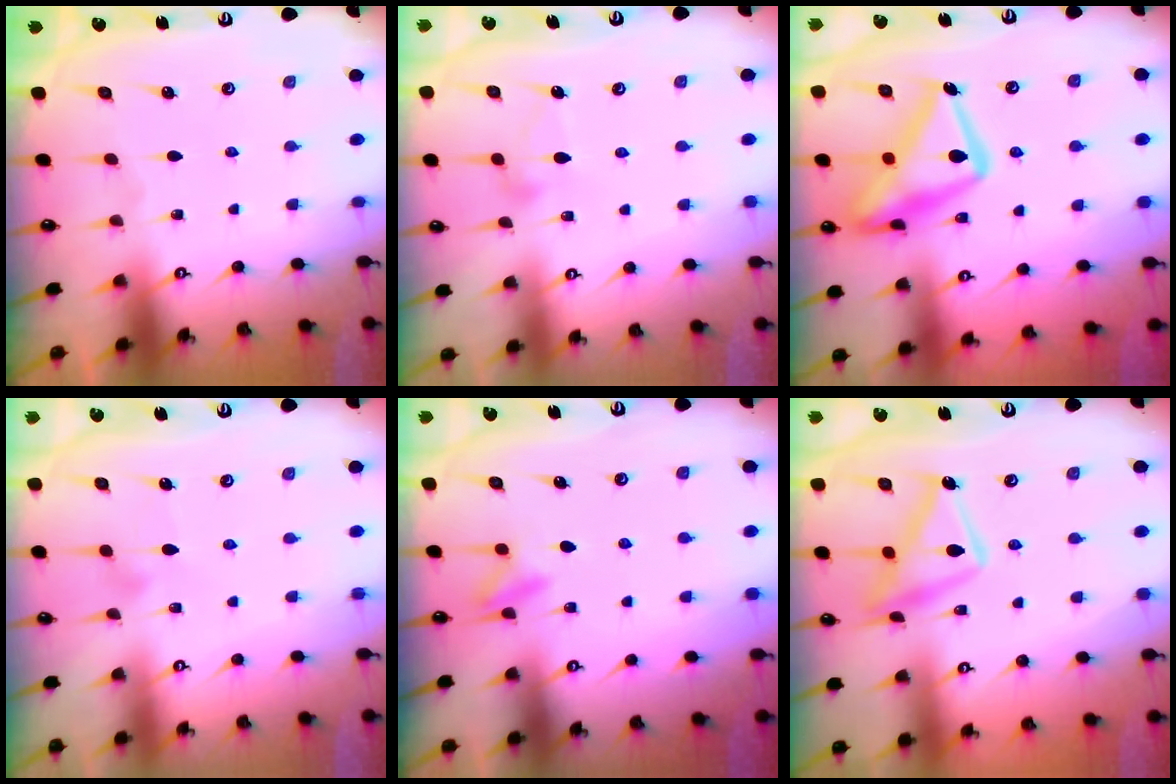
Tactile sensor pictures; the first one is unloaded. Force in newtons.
{"total": 10.6, "press": 10.6, "slide": 0.3}
{"total": 19.9, "press": 19.8, "slide": 1.6}
{"total": 6.3, "press": 6.3, "slide": 0.3}
{"total": 8.7, "press": 8.7, "slide": 0.8}
{"total": 14.3, "press": 14.2, "slide": 1.2}